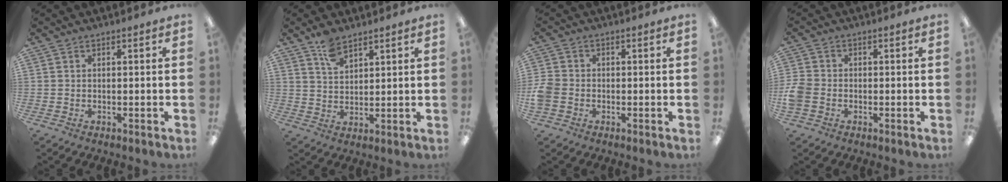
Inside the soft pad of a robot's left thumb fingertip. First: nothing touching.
{"total": 6.1, "force": [4.5, 2.9, 2.8], "torque": [-0.051, -0.018, 0.083]}
{"total": 4.6, "force": [-1.3, 3.8, 2.3], "torque": [-0.040, 0.012, -0.021]}
{"total": 4.9, "force": [-1.5, 3.8, 2.6], "torque": [-0.052, 0.010, -0.026]}